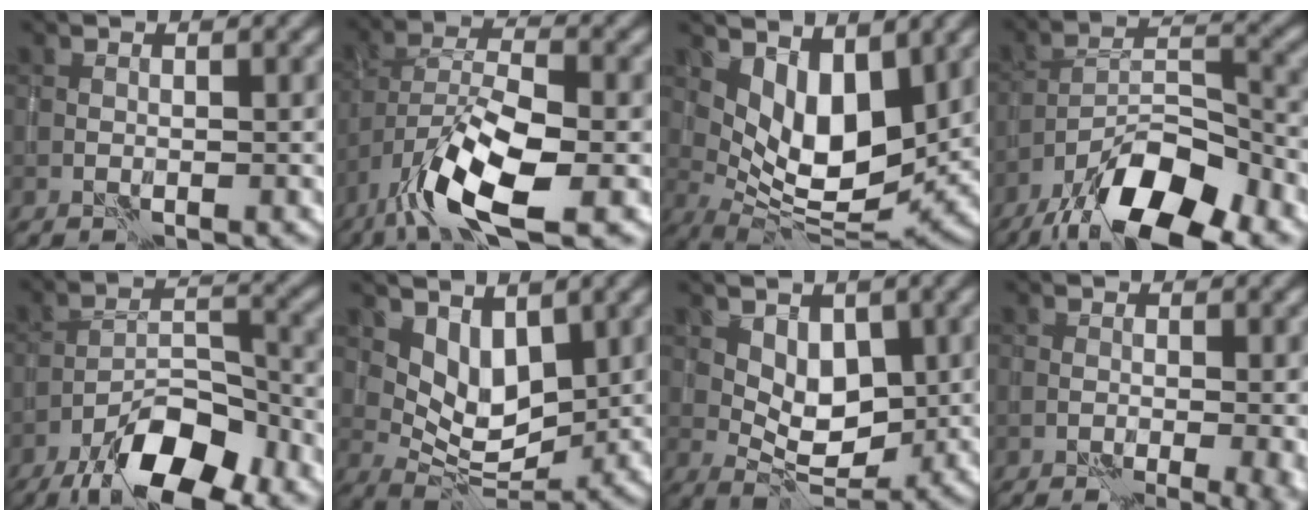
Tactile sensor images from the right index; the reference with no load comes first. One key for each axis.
{"total": 9.3, "fx": -4.8, "fy": 2.9, "fz": 7.4, "tx": -0.142, "ty": 0.005, "tz": -0.094}
{"total": 7.1, "fx": 3.0, "fy": 3.2, "fz": 5.6, "tx": -0.098, "ty": -0.016, "tz": 0.055}
{"total": 11.7, "fx": -8.0, "fy": 3.7, "fz": 7.7, "tx": -0.134, "ty": 0.011, "tz": -0.147}
{"total": 9.1, "fx": -6.2, "fy": 2.8, "fz": 6.1, "tx": -0.098, "ty": 0.014, "tz": -0.114}
{"total": 4.3, "fx": 2.5, "fy": 2.1, "fz": 2.9, "tx": -0.052, "ty": -0.012, "tz": 0.042}
{"total": 3.7, "fx": 1.5, "fy": 2.2, "fz": 2.6, "tx": -0.036, "ty": -0.008, "tz": 0.027}
{"total": 4.3, "fx": -1.4, "fy": 1.5, "fz": 3.8, "tx": -0.038, "ty": -0.003, "tz": -0.012}